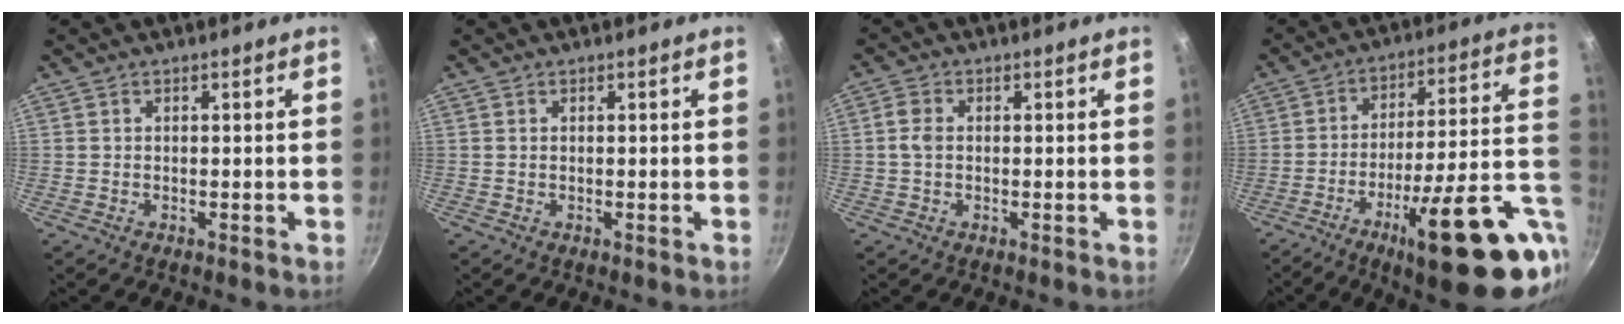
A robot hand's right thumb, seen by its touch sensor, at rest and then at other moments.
{"total": 0.0}
{"total": 3.0, "force": [0.1, 2.2, 2.1], "torque": [-0.041, 0.006, -0.002]}
{"total": 24.3, "force": [-7.6, 5.9, 22.3], "torque": [-0.286, 0.023, -0.102]}